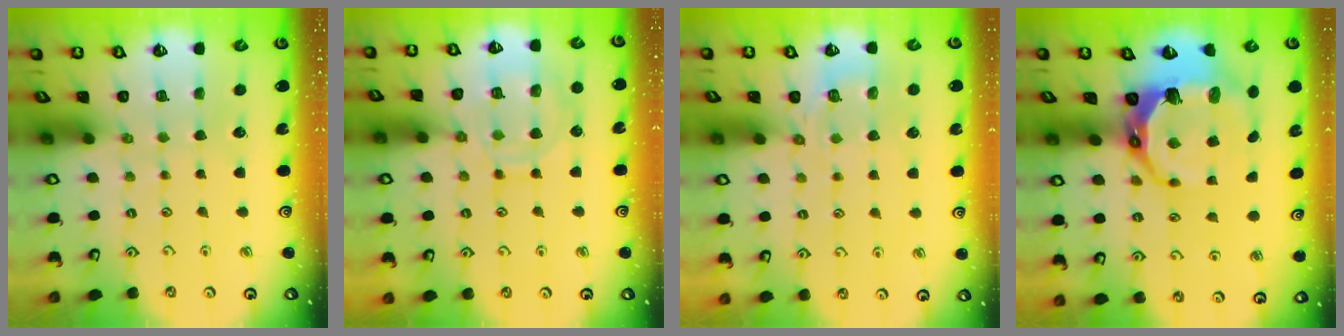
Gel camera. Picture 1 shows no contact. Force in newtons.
{"total": 11.5, "press": 11.4, "slide": 1.2}
{"total": 5.0, "press": 4.6, "slide": 1.9}
{"total": 11.7, "press": 10.2, "slide": 5.7}